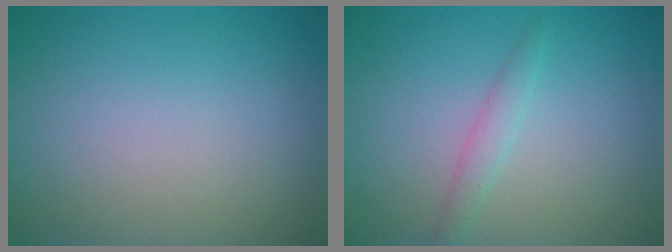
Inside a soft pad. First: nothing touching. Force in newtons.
{"total": 1.4, "press": 1.4, "slide": 0.1}